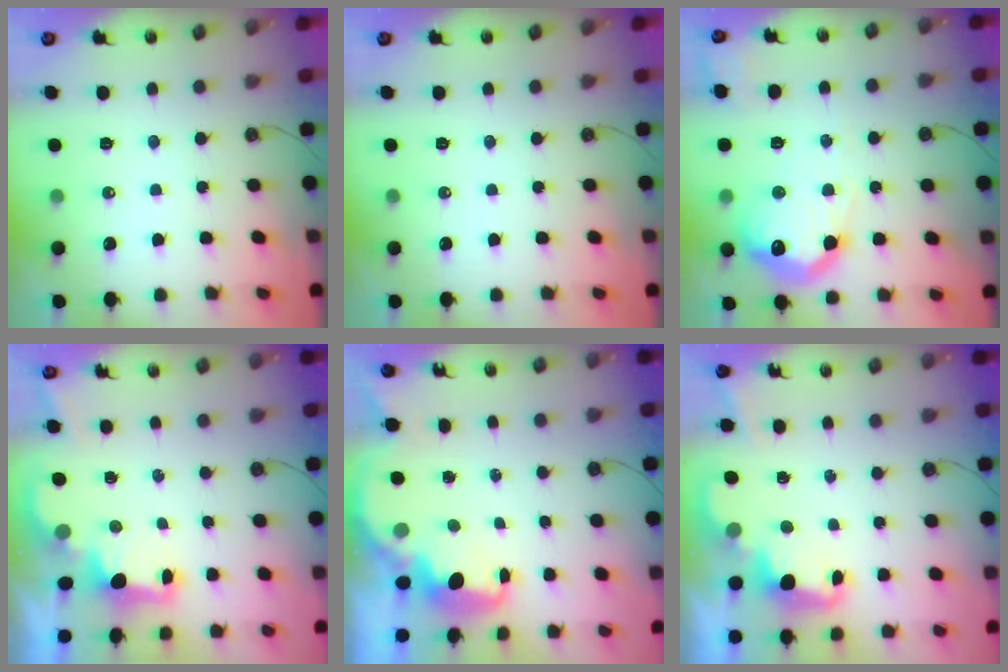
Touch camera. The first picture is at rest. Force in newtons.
{"total": 0.0}
{"total": 21.5, "press": 21.5, "slide": 1.8}
{"total": 2.2, "press": 2.0, "slide": 0.8}
{"total": 4.9, "press": 4.9, "slide": 0.6}
{"total": 2.3, "press": 2.3, "slide": 0.5}